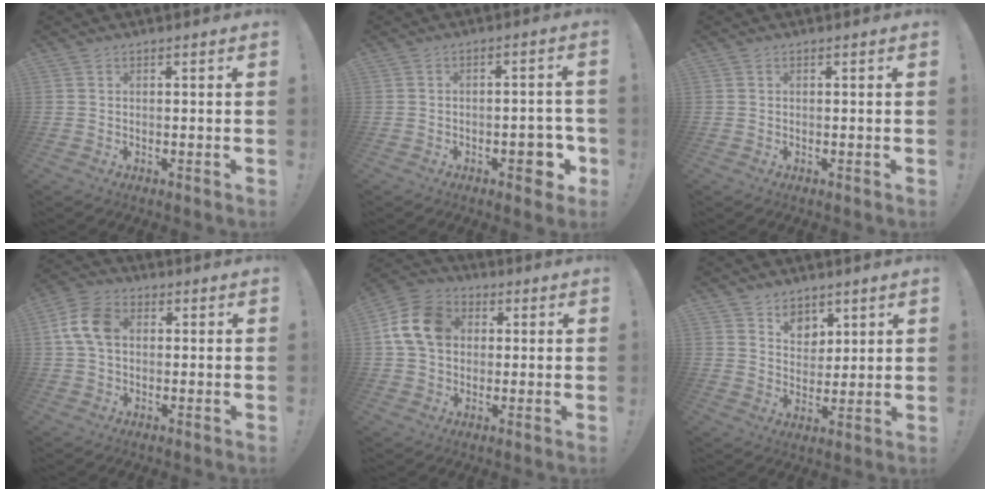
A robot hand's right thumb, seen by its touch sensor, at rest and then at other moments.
{"total": 7.0, "force": [-3.0, 3.7, 5.2], "torque": [-0.048, 0.012, -0.046]}
{"total": 0.0}
{"total": 9.8, "force": [1.3, 6.8, 6.9], "torque": [-0.129, 0.010, 0.027]}
{"total": 14.2, "force": [2.8, 11.2, 8.3], "torque": [-0.140, 0.010, 0.060]}
{"total": 7.1, "force": [4.9, 5.0, 1.2], "torque": [-0.008, -0.043, 0.093]}